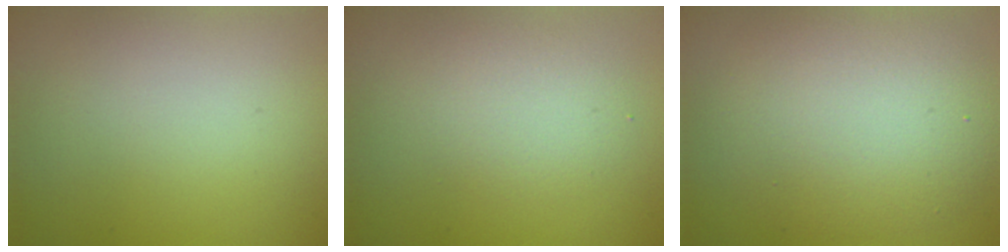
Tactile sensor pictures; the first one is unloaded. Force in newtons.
{"total": 2.1, "press": 2.1, "slide": 0.1}
{"total": 6.8, "press": 6.7, "slide": 0.5}